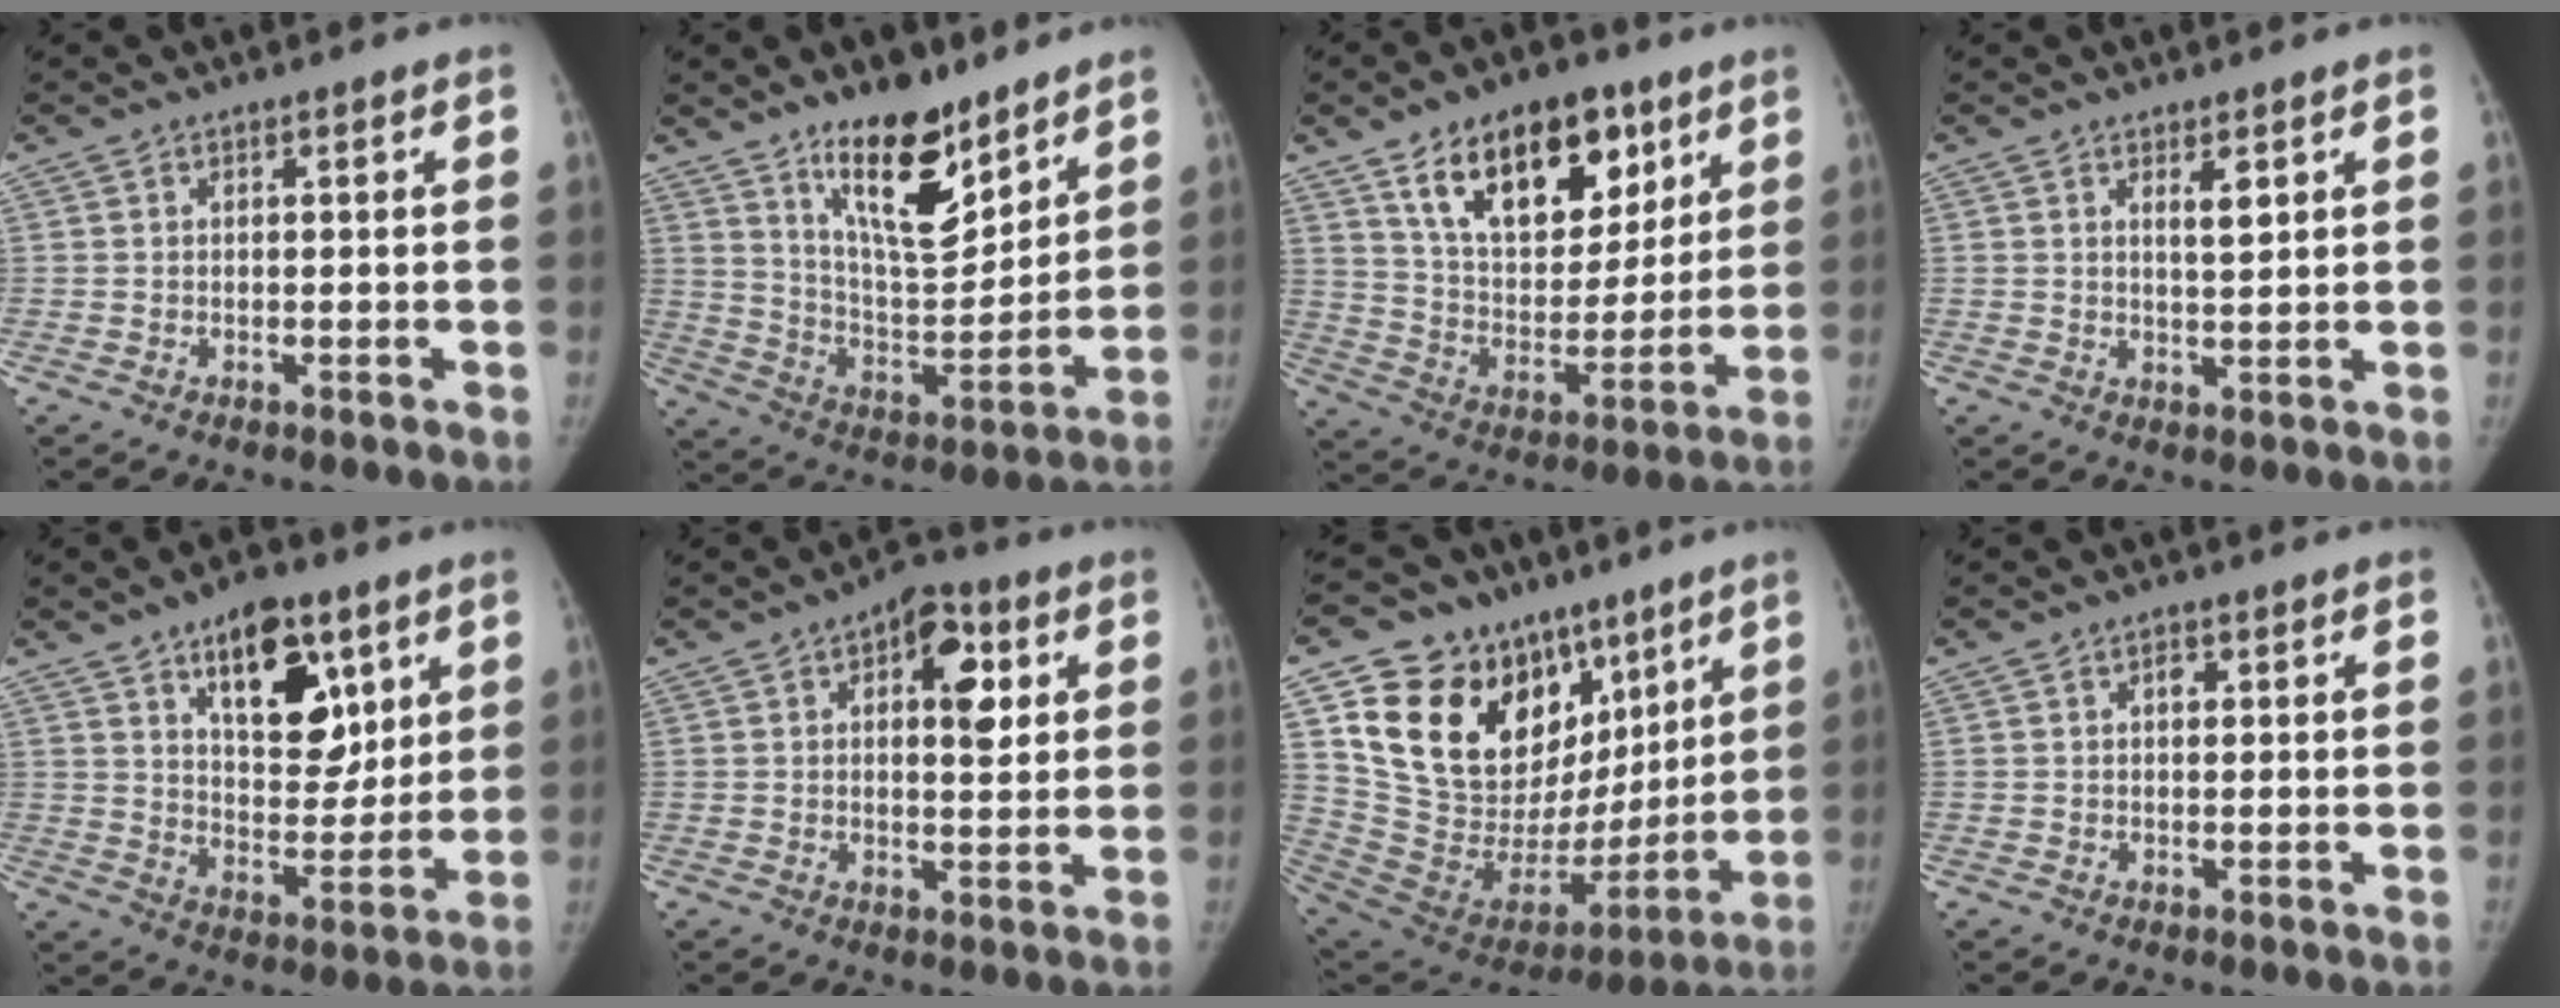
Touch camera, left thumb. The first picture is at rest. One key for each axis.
{"total": 16.3, "fx": 11.3, "fy": 6.2, "fz": 10.0, "tx": -0.120, "ty": -0.090, "tz": 0.201}
{"total": 21.2, "fx": 11.7, "fy": 11.9, "fz": 13.1, "tx": -0.155, "ty": -0.046, "tz": 0.201}
{"total": 3.1, "fx": 1.6, "fy": 0.8, "fz": 2.6, "tx": -0.037, "ty": -0.014, "tz": 0.028}
{"total": 15.9, "fx": 8.1, "fy": 8.5, "fz": 10.7, "tx": -0.106, "ty": -0.047, "tz": 0.133}
{"total": 9.6, "fx": 3.2, "fy": 5.0, "fz": 7.6, "tx": -0.066, "ty": -0.002, "tz": 0.037}
{"total": 28.8, "fx": 13.5, "fy": 18.8, "fz": 17.2, "tx": -0.238, "ty": -0.001, "tz": 0.252}
{"total": 1.5, "fx": 0.6, "fy": 0.9, "fz": 1.0, "tx": -0.012, "ty": 0.001, "tz": 0.007}